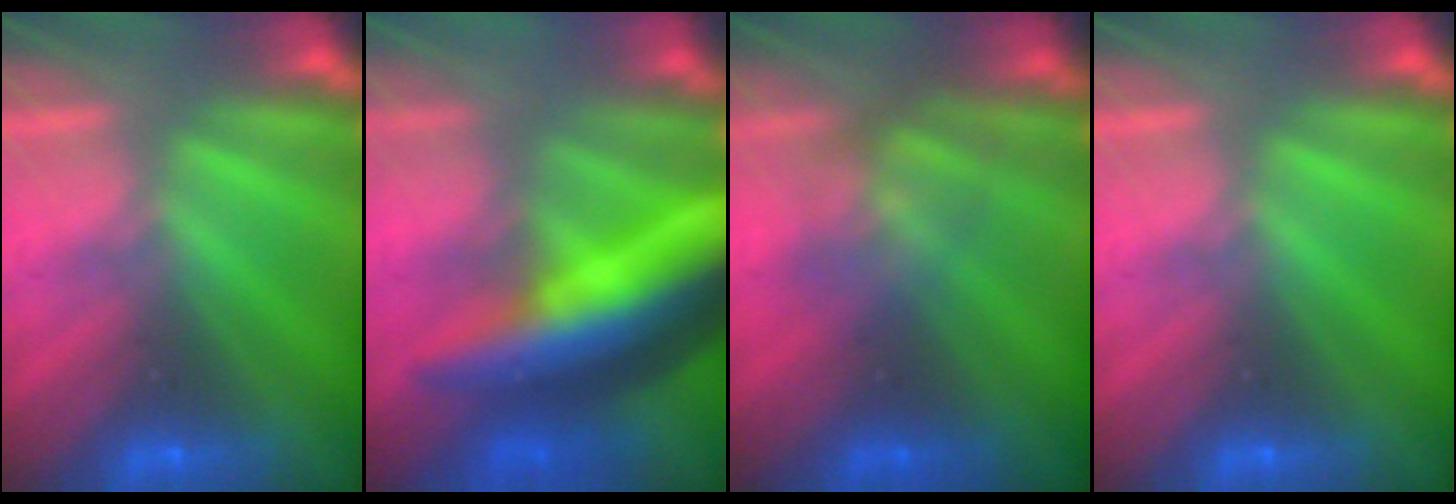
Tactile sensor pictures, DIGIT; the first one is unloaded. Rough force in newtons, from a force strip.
{"total": 12.7}
{"total": 1.9}
{"total": 0.0}